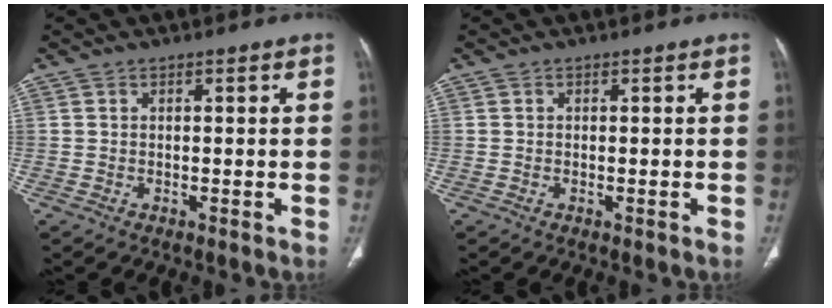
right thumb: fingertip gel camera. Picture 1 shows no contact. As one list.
[{"total": 0.0}]